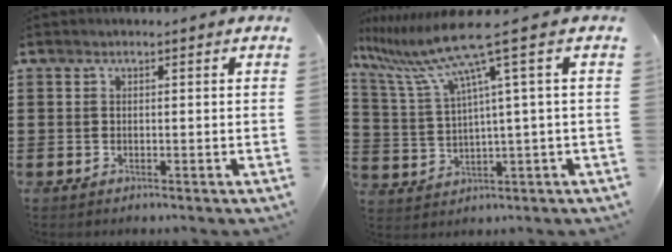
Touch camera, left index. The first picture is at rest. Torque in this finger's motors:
{"motor_torque": [0.39, -0.38, 0.31, 0.15]}